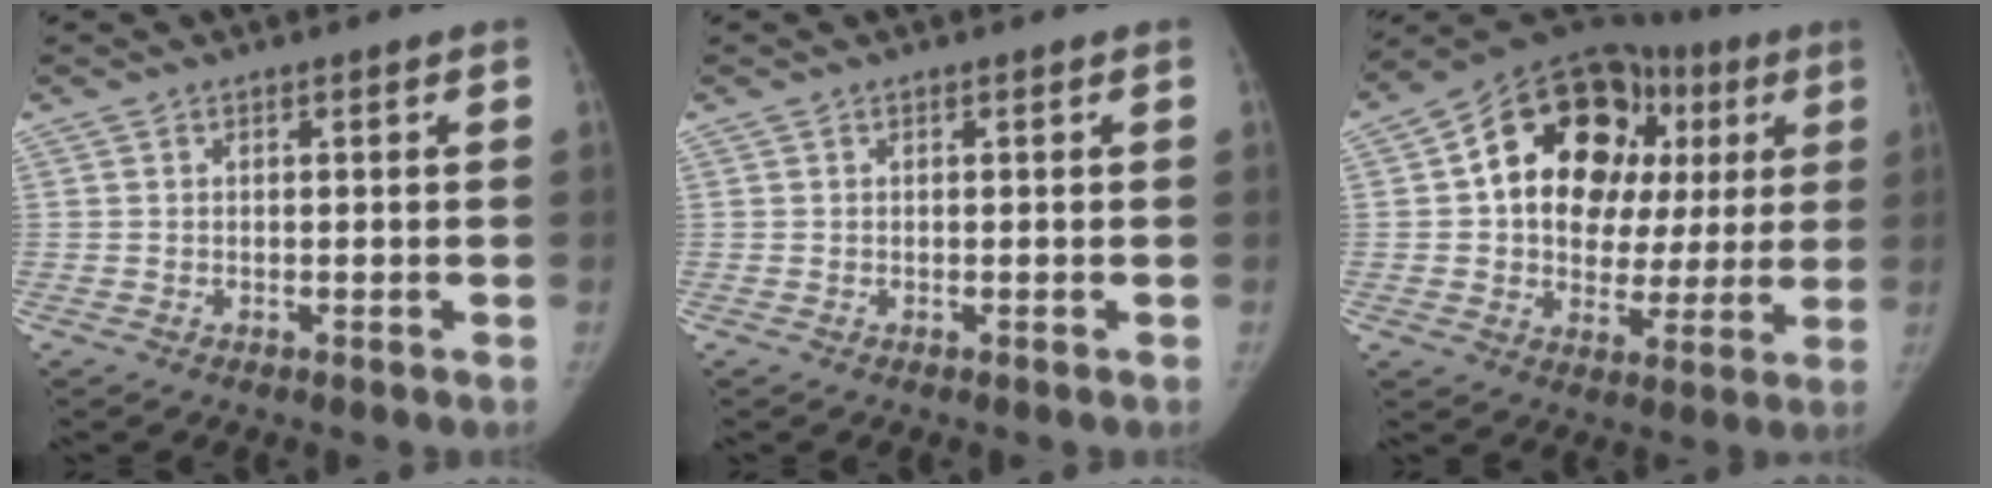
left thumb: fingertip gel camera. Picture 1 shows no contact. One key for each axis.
{"total": 0.0}
{"total": 23.8, "fx": 5.9, "fy": 16.8, "fz": 15.7, "tx": -0.171, "ty": 0.036, "tz": 0.090}